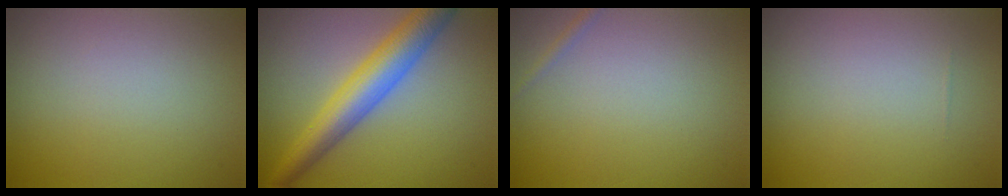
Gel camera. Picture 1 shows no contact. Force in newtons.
{"total": 5.6, "press": 5.6, "slide": 0.1}
{"total": 0.6, "press": 0.6, "slide": 0.0}
{"total": 0.0}